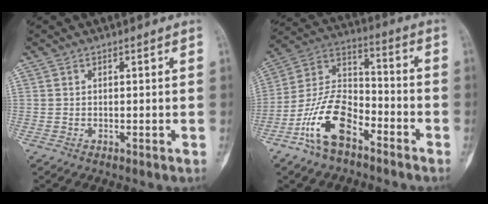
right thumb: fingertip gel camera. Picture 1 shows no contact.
{"total": 14.5, "force": [-8.1, 7.4, 9.4], "torque": [-0.176, 0.064, -0.162]}